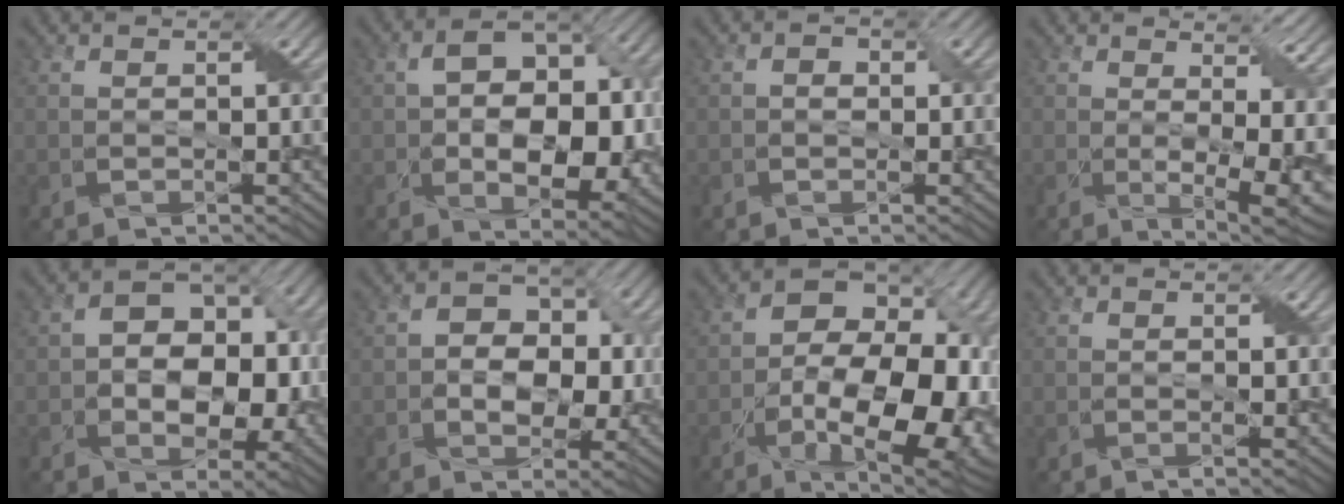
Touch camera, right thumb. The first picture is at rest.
{"total": 10.7, "force": [-1.1, 6.6, 8.3], "torque": [-0.133, -0.002, -0.013]}
{"total": 1.1, "force": [-0.1, 0.9, 0.6], "torque": [-0.010, 0.000, -0.006]}
{"total": 11.1, "force": [0.2, 4.5, 10.1], "torque": [-0.111, -0.004, 0.024]}
{"total": 10.5, "force": [-0.5, 7.2, 7.6], "torque": [-0.114, -0.001, -0.013]}
{"total": 7.4, "force": [-0.1, 5.4, 5.0], "torque": [-0.081, 0.002, -0.013]}
{"total": 18.4, "force": [-5.2, 10.0, 14.5], "torque": [-0.207, -0.015, -0.079]}
{"total": 1.1, "force": [0.3, 0.2, 1.0], "torque": [-0.017, -0.002, 0.004]}